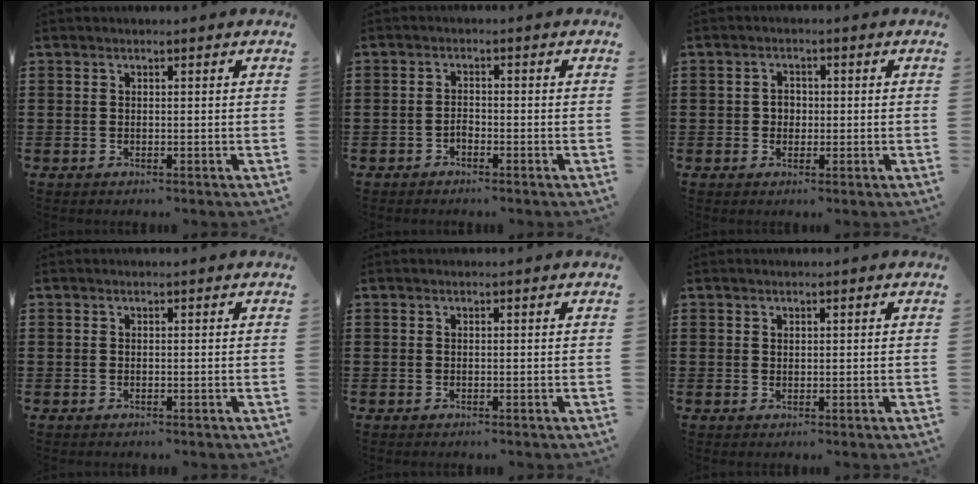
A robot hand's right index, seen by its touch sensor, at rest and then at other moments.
{"total": 1.1, "force": [-0.9, 0.6, 0.1], "torque": [-0.004, 0.002, -0.019]}
{"total": 1.7, "force": [-0.2, 1.4, 0.8], "torque": [-0.020, 0.006, -0.005]}
{"total": 0.0}
{"total": 0.0}
{"total": 0.6, "force": [0.6, 0.2, 0.0], "torque": [-0.002, 0.001, 0.012]}